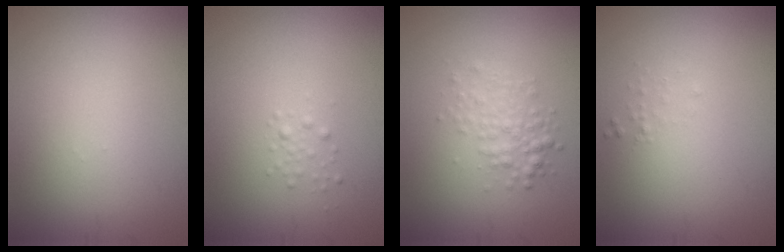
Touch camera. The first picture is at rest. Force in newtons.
{"total": 0.9, "press": 0.9, "slide": 0.0}
{"total": 2.5, "press": 2.5, "slide": 0.0}
{"total": 0.5, "press": 0.5, "slide": 0.1}